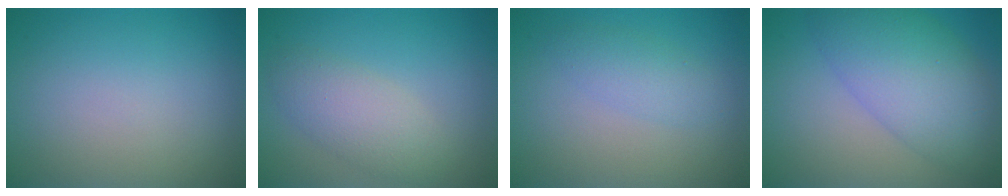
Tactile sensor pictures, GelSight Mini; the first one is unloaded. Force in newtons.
{"total": 3.5, "press": 3.5, "slide": 0.0}
{"total": 2.1, "press": 2.1, "slide": 0.1}
{"total": 7.5, "press": 7.5, "slide": 0.3}